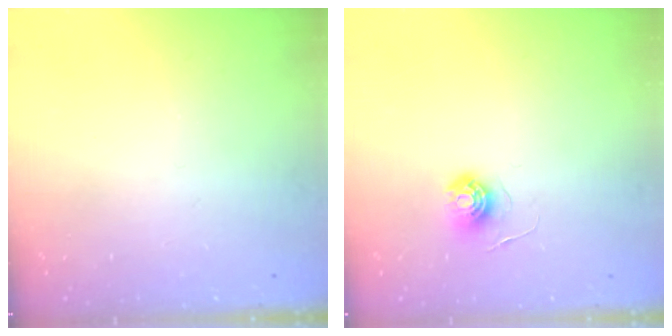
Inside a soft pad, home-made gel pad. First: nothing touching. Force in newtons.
{"total": 6.0, "press": 6.0, "slide": 0.3}